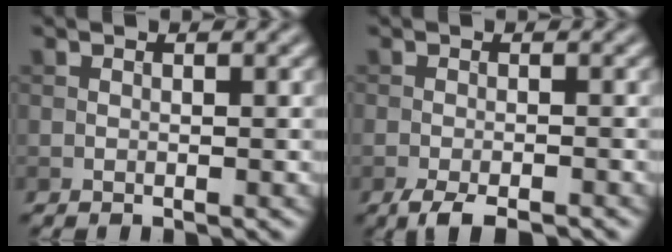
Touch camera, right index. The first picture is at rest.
{"total": 3.3, "force": [-2.4, 0.6, 2.2], "torque": [-0.039, -0.005, -0.044]}